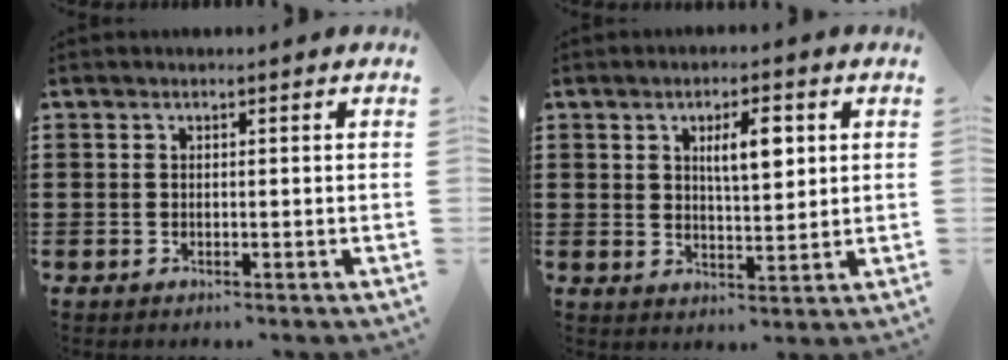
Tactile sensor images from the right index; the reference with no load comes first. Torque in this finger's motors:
{"motor_torque": [0.33, 0.31, 0.21, 0.05]}